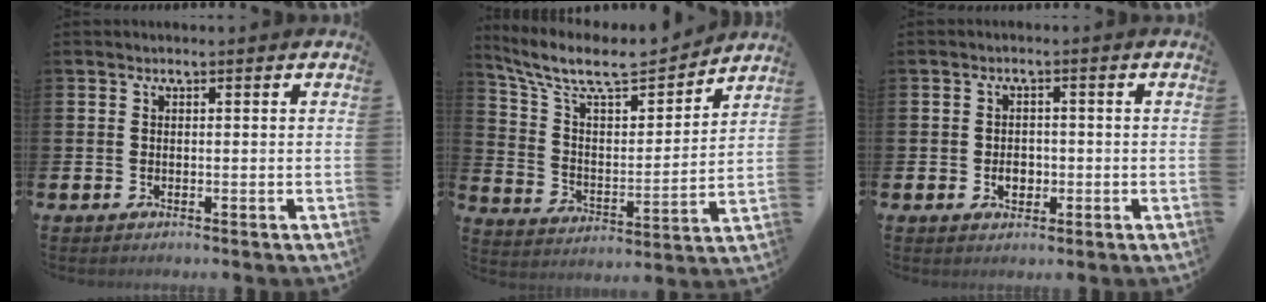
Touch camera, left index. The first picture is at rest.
{"total": 9.6, "force": [8.4, 2.8, 3.9], "torque": [-0.117, -0.053, 0.144]}
{"total": 2.5, "force": [-0.6, 1.9, 1.5], "torque": [-0.015, -0.002, -0.018]}